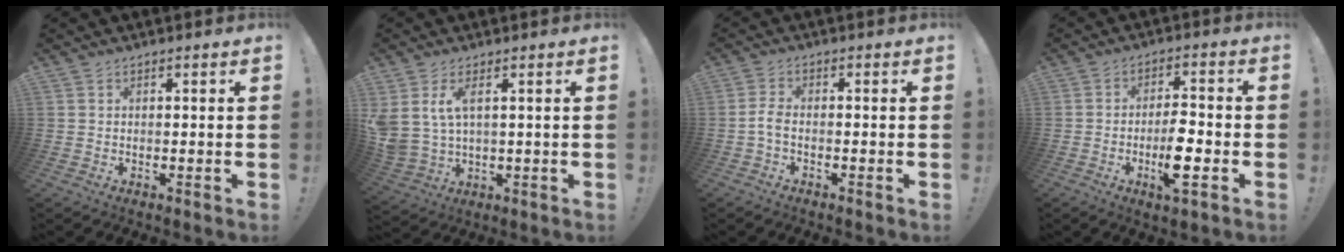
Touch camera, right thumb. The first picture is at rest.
{"total": 7.2, "force": [3.4, 3.3, 5.4], "torque": [-0.121, -0.015, 0.067]}
{"total": 3.6, "force": [-1.3, 1.4, 3.0], "torque": [-0.066, 0.004, -0.024]}
{"total": 9.8, "force": [-3.3, 2.5, 8.9], "torque": [-0.161, 0.003, -0.058]}